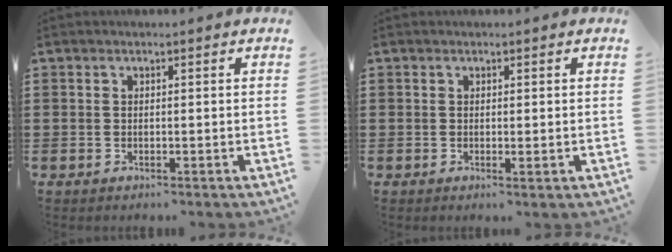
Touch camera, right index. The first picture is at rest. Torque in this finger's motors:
{"motor_torque": [0.20, 0.14, 0.09, 0.00]}